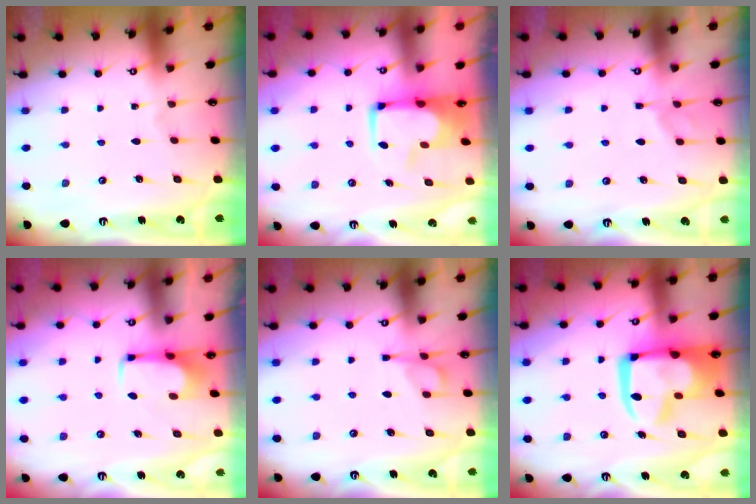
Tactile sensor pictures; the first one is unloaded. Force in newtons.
{"total": 3.3, "press": 3.2, "slide": 0.9}
{"total": 5.5, "press": 5.5, "slide": 0.8}
{"total": 1.6, "press": 1.5, "slide": 0.4}
{"total": 6.8, "press": 6.7, "slide": 0.8}
{"total": 17.1, "press": 17.0, "slide": 1.8}